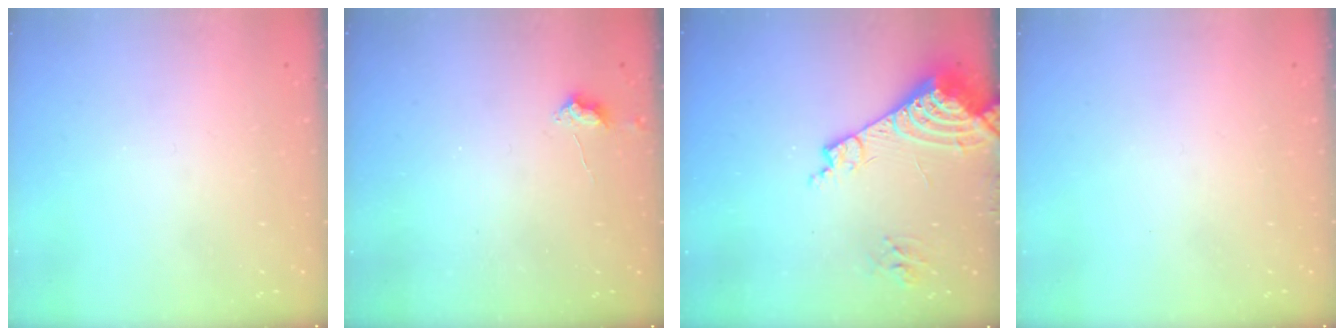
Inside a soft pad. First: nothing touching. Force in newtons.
{"total": 3.0, "press": 2.9, "slide": 0.5}
{"total": 13.2, "press": 13.1, "slide": 1.7}
{"total": 0.0}